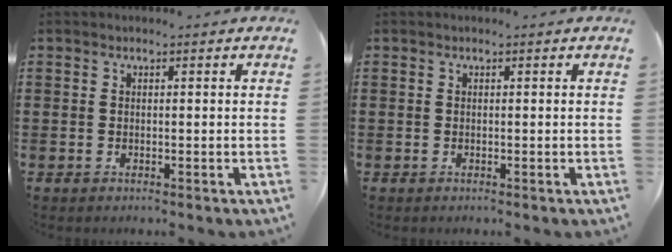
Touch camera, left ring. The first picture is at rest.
{"total": 0.0}